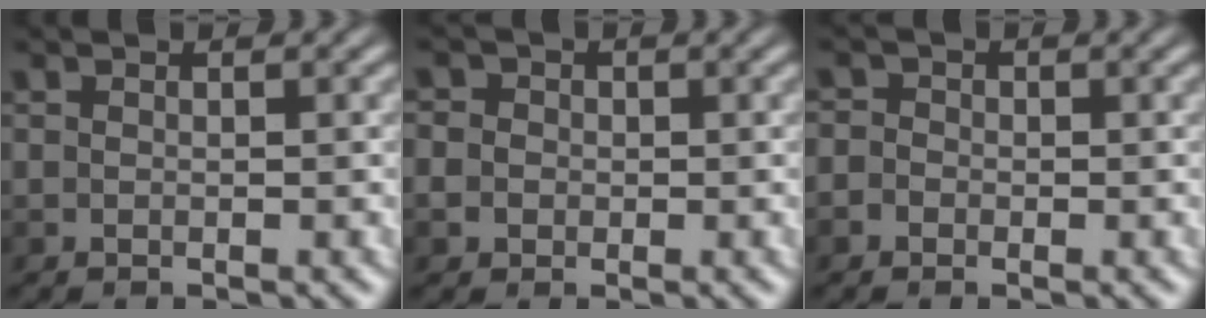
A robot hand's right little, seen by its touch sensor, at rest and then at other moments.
{"total": 3.9, "force": [0.9, 3.4, 1.6], "torque": [-0.048, 0.018, 0.000]}
{"total": 1.9, "force": [-0.7, 1.6, 0.7], "torque": [-0.018, 0.008, -0.016]}